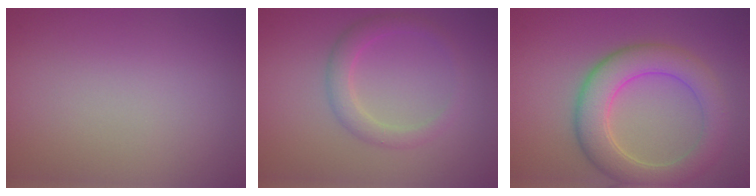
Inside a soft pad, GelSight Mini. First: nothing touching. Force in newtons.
{"total": 2.3, "press": 2.3, "slide": 0.0}
{"total": 6.2, "press": 6.2, "slide": 0.4}